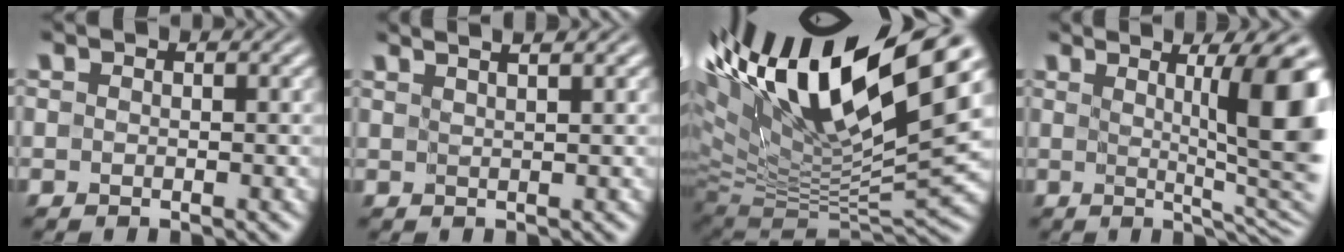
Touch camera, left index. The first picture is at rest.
{"total": 4.2, "force": [2.9, 1.4, 2.7], "torque": [-0.019, 0.037, 0.009]}
{"total": 17.9, "force": [8.3, 5.2, 15.0], "torque": [-0.269, 0.036, 0.148]}
{"total": 10.9, "force": [2.3, 2.0, 10.5], "torque": [-0.114, 0.004, 0.036]}